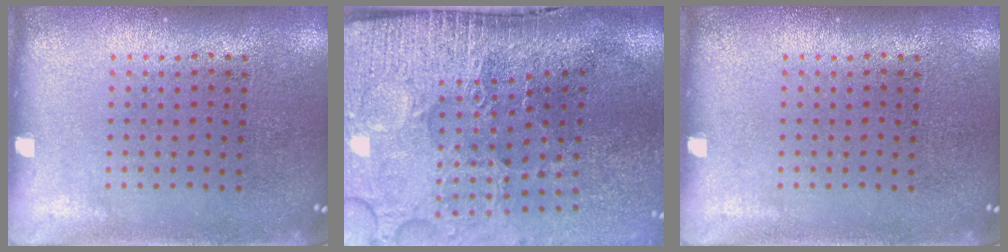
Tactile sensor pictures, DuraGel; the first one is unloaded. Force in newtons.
{"total": 5.0, "press": 4.0, "slide": 3.0}
{"total": 0.0}